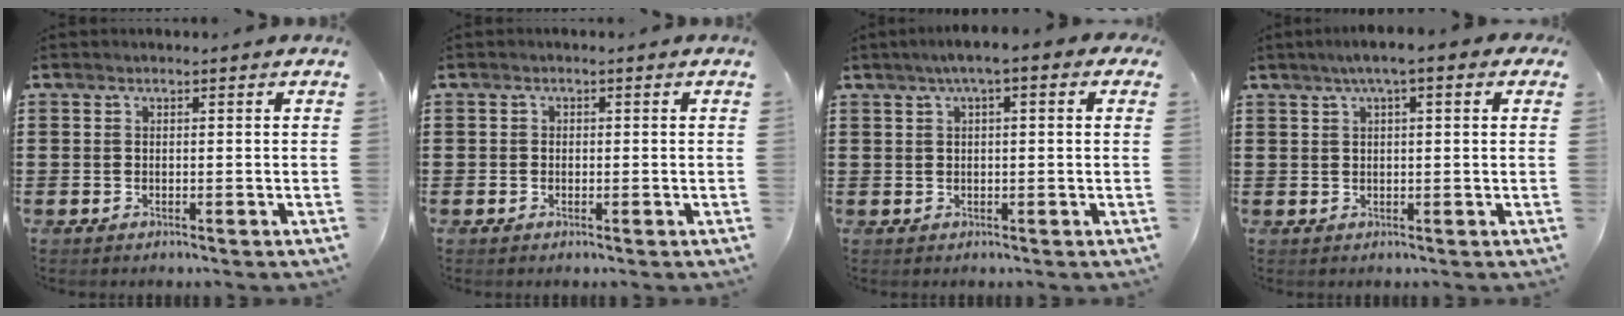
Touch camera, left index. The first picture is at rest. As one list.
[{"total": 0.7, "force": [-0.3, 0.7, 0.1], "torque": [-0.003, 0.003, -0.006]}, {"total": 2.6, "force": [0.7, 0.5, 2.5], "torque": [-0.046, 0.004, 0.010]}, {"total": 3.4, "force": [1.6, 0.4, 3.0], "torque": [-0.059, 0.004, 0.026]}]